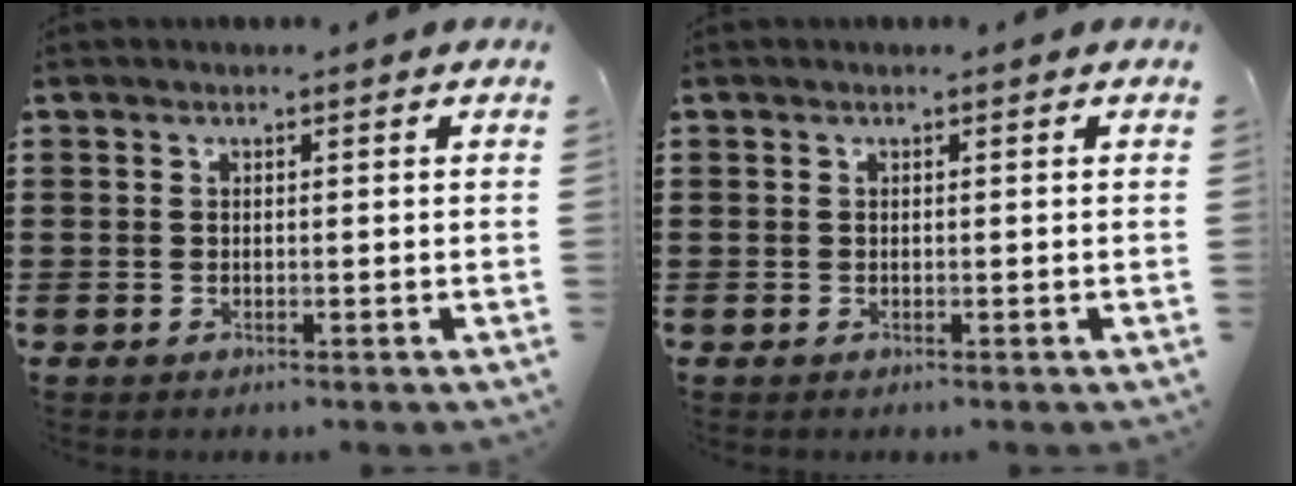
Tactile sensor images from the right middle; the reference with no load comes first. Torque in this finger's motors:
{"motor_torque": [0.00, 0.00, 0.00, 0.00]}